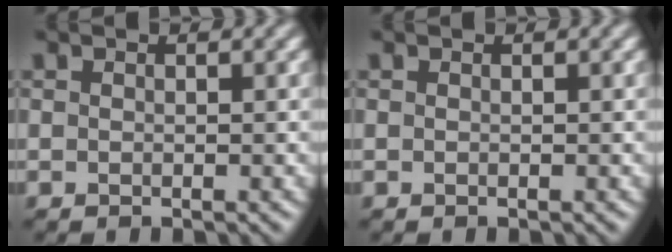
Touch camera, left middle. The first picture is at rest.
{"total": 0.0}